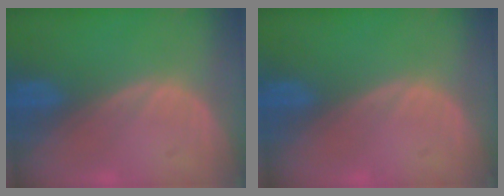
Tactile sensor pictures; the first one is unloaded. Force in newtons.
{"total": 0.0}